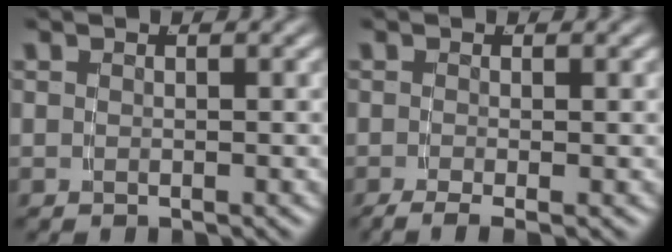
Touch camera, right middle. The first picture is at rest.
{"total": 2.4, "force": [-1.9, 0.3, 1.4], "torque": [-0.023, -0.011, -0.026]}